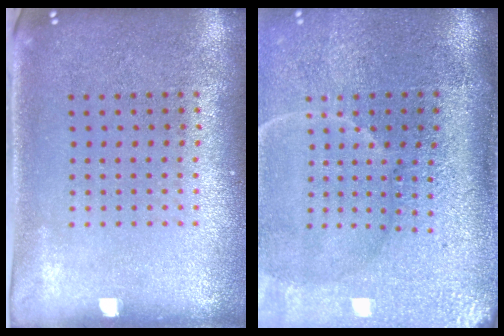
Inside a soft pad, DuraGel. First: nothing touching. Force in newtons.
{"total": 4.6, "press": 3.8, "slide": 2.5}